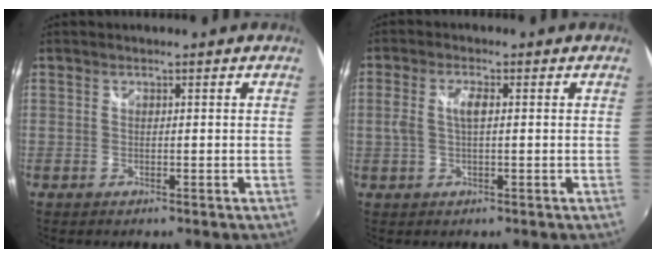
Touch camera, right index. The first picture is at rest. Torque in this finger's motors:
{"motor_torque": [0.14, -0.05, 0.14, 0.06]}